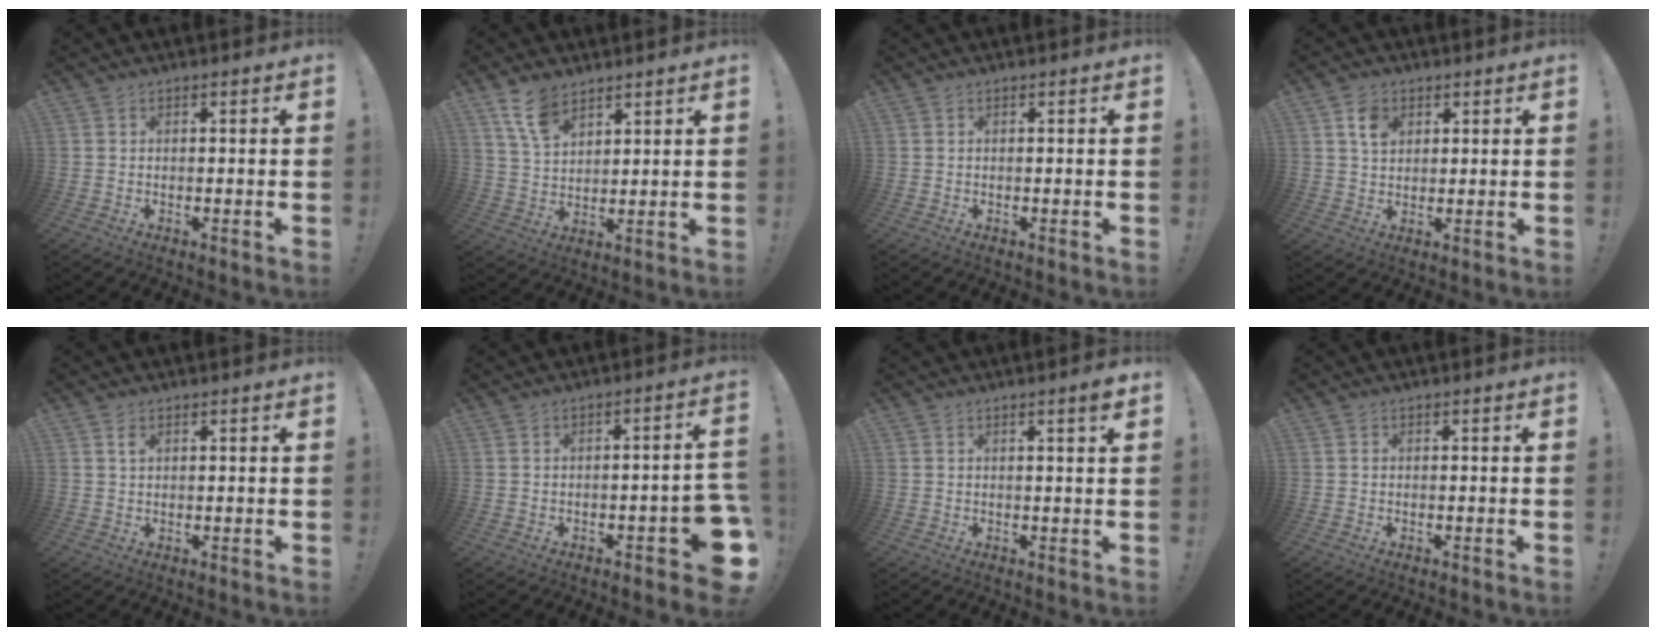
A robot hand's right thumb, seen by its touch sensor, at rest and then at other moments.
{"total": 8.7, "force": [6.2, 4.2, 4.5], "torque": [-0.089, -0.023, 0.119]}
{"total": 0.0}
{"total": 6.0, "force": [2.9, 4.5, 2.8], "torque": [-0.042, -0.004, 0.053]}
{"total": 1.6, "force": [0.9, 0.9, 1.0], "torque": [-0.013, -0.001, 0.016]}
{"total": 6.7, "force": [-2.9, 2.0, 5.7], "torque": [-0.074, 0.011, -0.042]}
{"total": 2.5, "force": [1.2, -0.2, 2.1], "torque": [-0.025, -0.008, 0.016]}
{"total": 0.0}